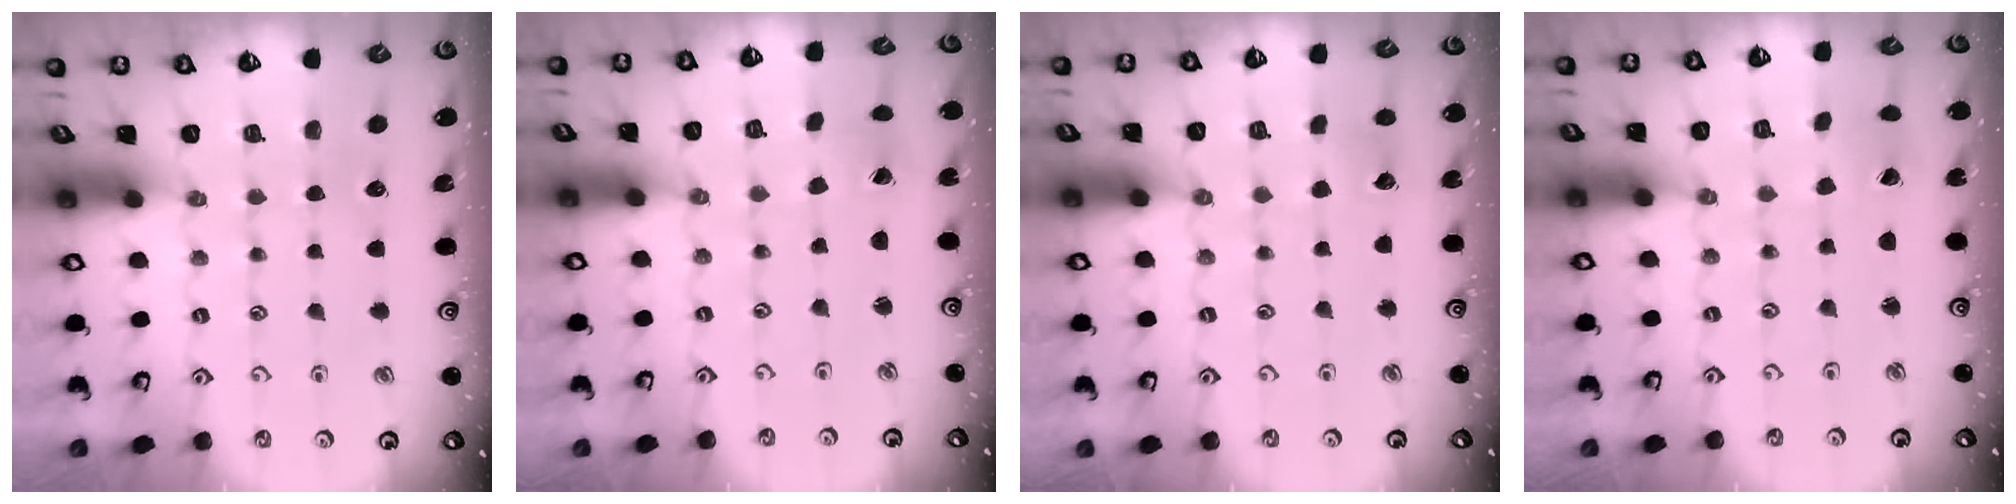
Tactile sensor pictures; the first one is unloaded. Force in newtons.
{"total": 0.7, "press": 0.7, "slide": 0.1}
{"total": 3.7, "press": 3.7, "slide": 0.3}
{"total": 0.8, "press": 0.8, "slide": 0.1}